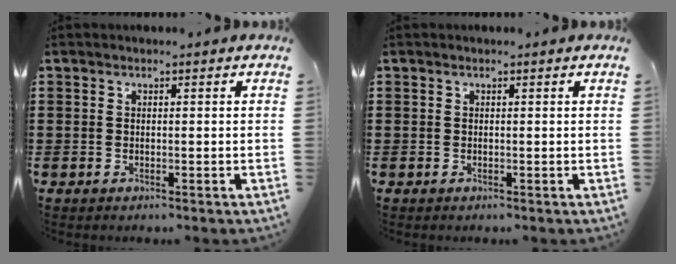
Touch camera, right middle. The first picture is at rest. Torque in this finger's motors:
{"motor_torque": [-0.08, -0.12, 0.00, 0.00]}